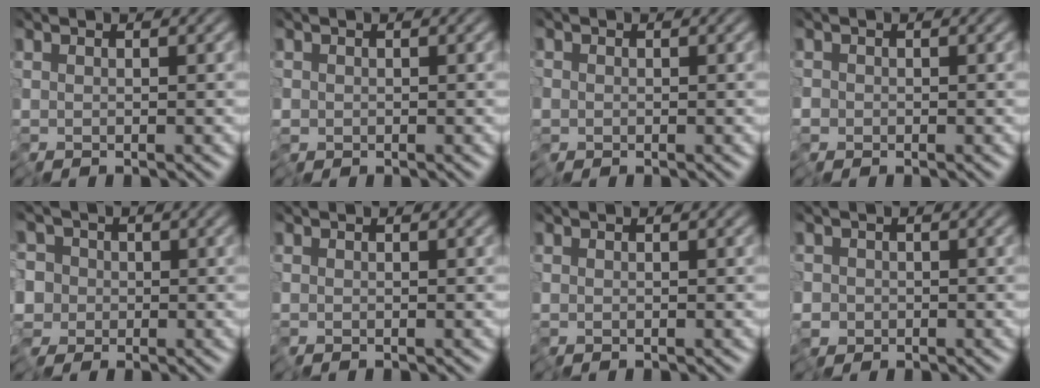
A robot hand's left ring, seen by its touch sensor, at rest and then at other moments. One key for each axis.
{"total": 0.7, "fx": -0.3, "fy": 0.6, "fz": 0.1, "tx": -0.002, "ty": -0.001, "tz": -0.008}
{"total": 0.8, "fx": -0.5, "fy": 0.6, "fz": -0.2, "tx": 0.006, "ty": -0.004, "tz": -0.011}
{"total": 0.9, "fx": -0.5, "fy": 0.8, "fz": 0.0, "tx": -0.001, "ty": -0.002, "tz": -0.014}
{"total": 3.4, "fx": -0.7, "fy": 3.3, "fz": 0.5, "tx": 0.000, "ty": 0.008, "tz": -0.035}
{"total": 0.0}
{"total": 0.0}
{"total": 1.6, "fx": -0.8, "fy": 1.4, "fz": 0.3, "tx": -0.011, "ty": -0.006, "tz": -0.019}